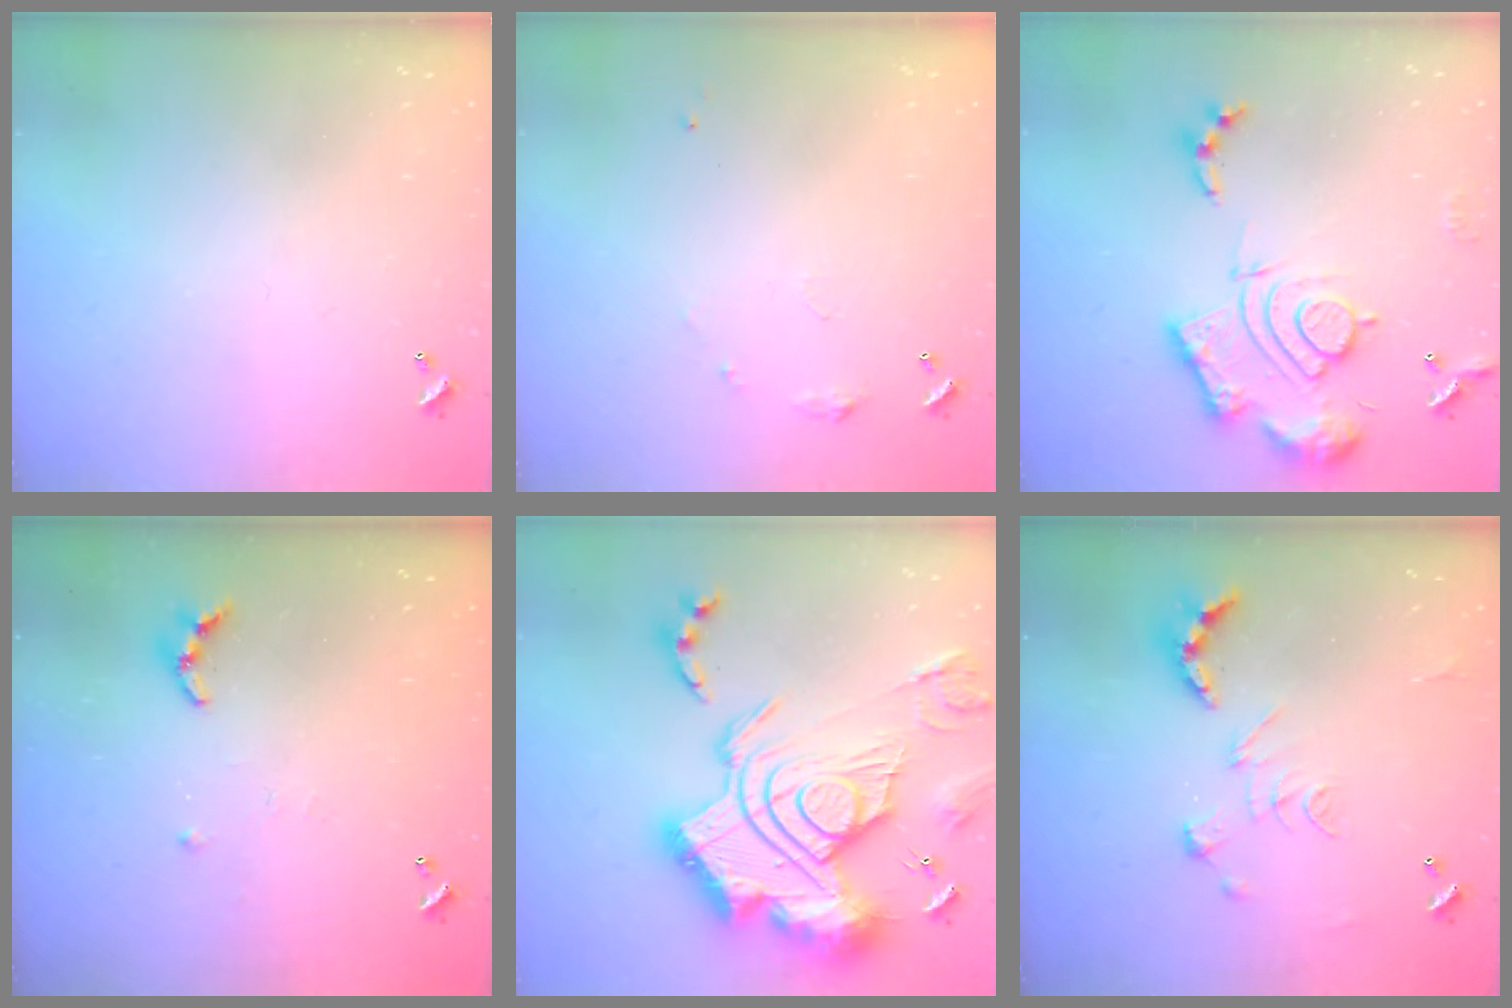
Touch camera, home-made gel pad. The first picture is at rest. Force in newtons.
{"total": 5.9, "press": 5.9, "slide": 0.8}
{"total": 19.2, "press": 19.1, "slide": 1.8}
{"total": 6.4, "press": 6.4, "slide": 0.5}
{"total": 3.9, "press": 3.0, "slide": 2.5}
{"total": 2.5, "press": 2.0, "slide": 1.5}